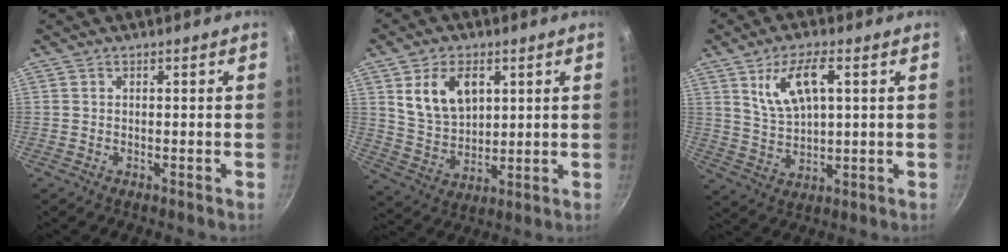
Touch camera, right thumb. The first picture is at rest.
{"total": 11.1, "force": [4.0, 7.3, 7.3], "torque": [-0.113, -0.020, 0.084]}
{"total": 9.7, "force": [3.6, 4.1, 8.1], "torque": [-0.139, -0.005, 0.077]}